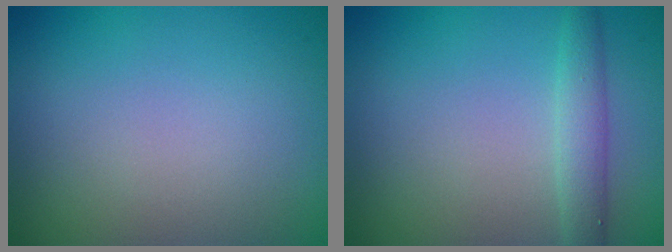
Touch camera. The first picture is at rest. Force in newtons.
{"total": 2.1, "press": 2.1, "slide": 0.1}